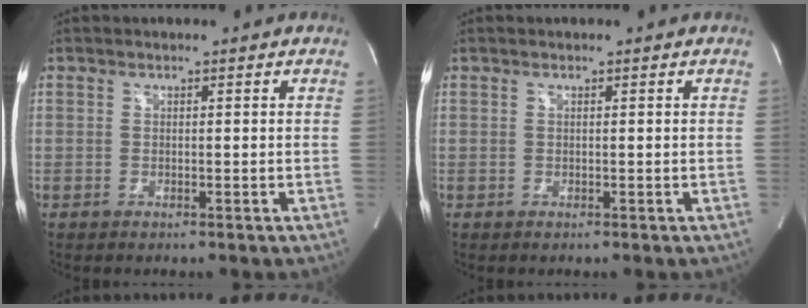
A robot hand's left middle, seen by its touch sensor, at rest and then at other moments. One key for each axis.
{"total": 0.0}